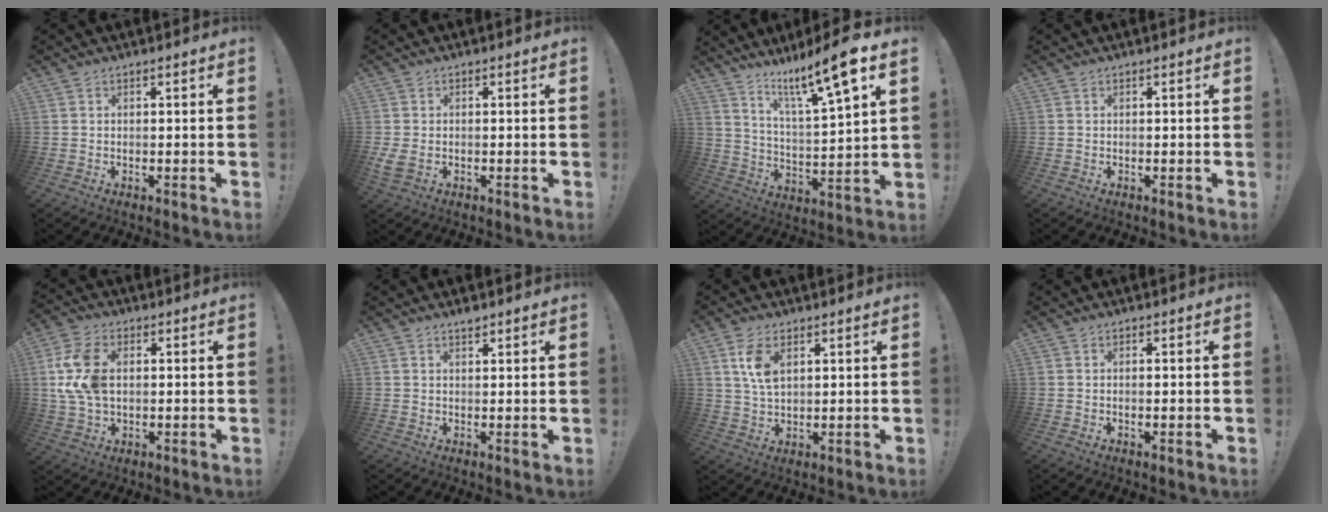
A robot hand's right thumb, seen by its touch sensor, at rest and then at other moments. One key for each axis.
{"total": 3.0, "fx": -0.1, "fy": 2.1, "fz": 2.2, "tx": -0.048, "ty": -0.003, "tz": -0.001}
{"total": 15.3, "fx": 10.0, "fy": 1.7, "fz": 11.5, "tx": -0.192, "ty": -0.064, "tz": 0.152}
{"total": 0.0}
{"total": 12.5, "fx": 1.6, "fy": 8.3, "fz": 9.3, "tx": -0.189, "ty": 0.001, "tz": 0.032}
{"total": 1.7, "fx": 1.5, "fy": 0.3, "fz": 0.7, "tx": 0.002, "ty": -0.010, "tz": 0.024}
{"total": 7.3, "fx": 3.0, "fy": 3.9, "fz": 5.4, "tx": -0.100, "ty": -0.009, "tz": 0.054}
{"total": 0.7, "fx": -0.4, "fy": 0.1, "fz": 0.5, "tx": -0.009, "ty": 0.000, "tz": -0.007}